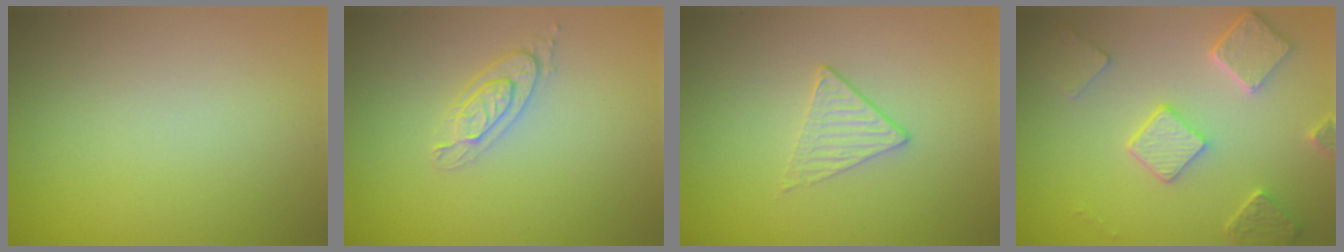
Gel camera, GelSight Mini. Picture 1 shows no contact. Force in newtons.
{"total": 2.0, "press": 2.0, "slide": 0.5}
{"total": 1.4, "press": 1.1, "slide": 0.9}
{"total": 4.9, "press": 3.9, "slide": 2.9}